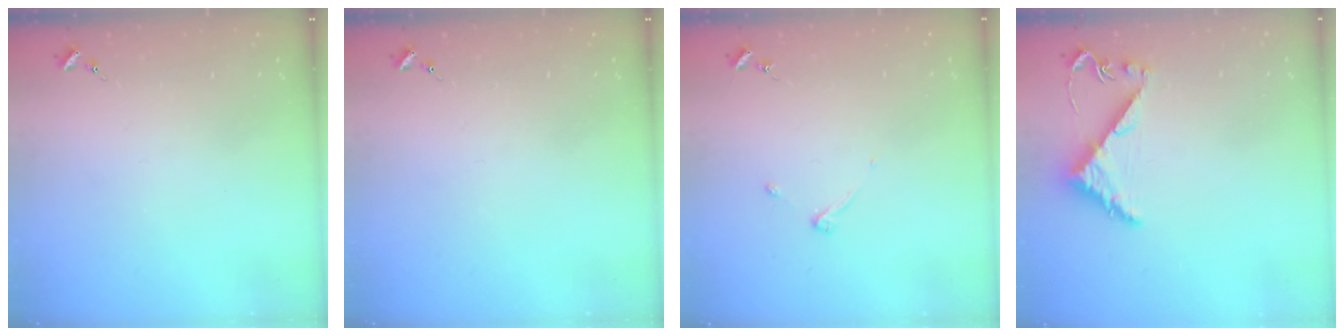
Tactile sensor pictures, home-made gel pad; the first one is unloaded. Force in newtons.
{"total": 0.0}
{"total": 3.3, "press": 3.3, "slide": 0.4}
{"total": 5.2, "press": 5.2, "slide": 0.4}